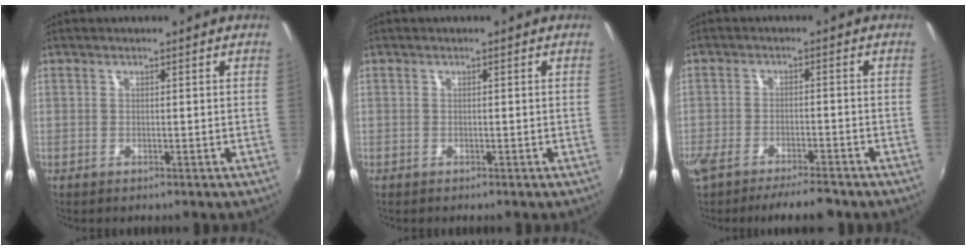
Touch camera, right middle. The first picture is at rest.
{"total": 0.0}
{"total": 9.8, "force": [-8.2, 2.1, 4.8], "torque": [-0.115, -0.022, -0.136]}